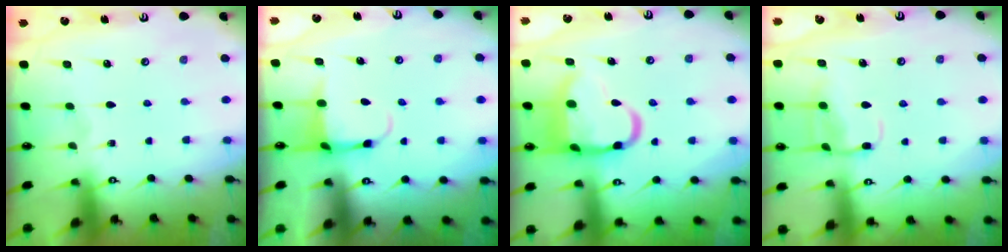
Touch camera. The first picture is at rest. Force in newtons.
{"total": 3.9, "press": 3.7, "slide": 1.2}
{"total": 14.8, "press": 14.7, "slide": 1.7}
{"total": 10.5, "press": 10.4, "slide": 0.9}